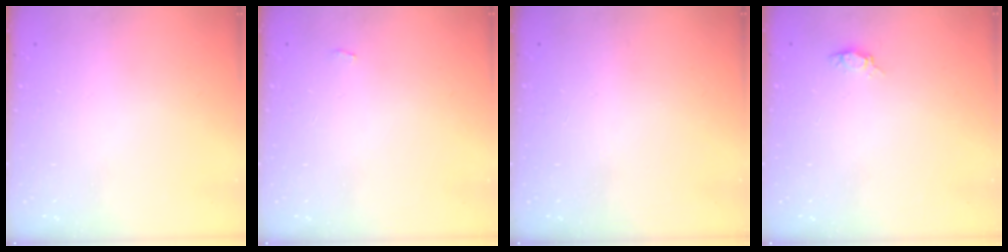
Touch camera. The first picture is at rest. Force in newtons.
{"total": 2.3, "press": 2.3, "slide": 0.3}
{"total": 1.1, "press": 1.1, "slide": 0.3}
{"total": 3.8, "press": 3.6, "slide": 1.4}